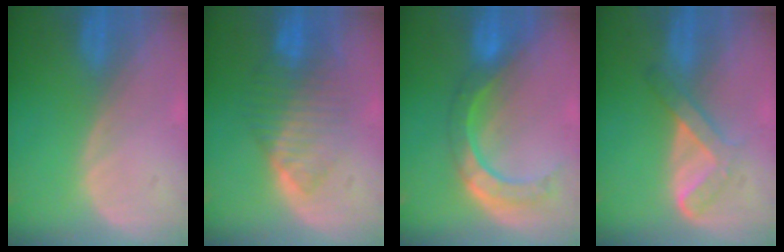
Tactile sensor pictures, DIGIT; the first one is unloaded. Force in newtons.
{"total": 7.8, "press": 7.4, "slide": 2.3}
{"total": 8.5, "press": 7.2, "slide": 4.6}
{"total": 4.8, "press": 4.8, "slide": 0.9}